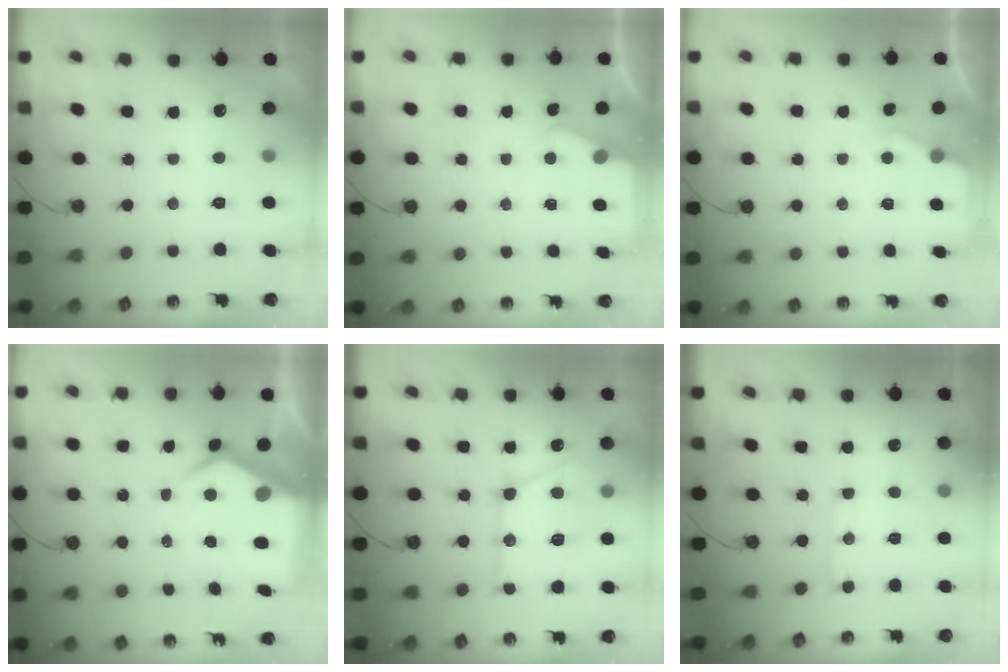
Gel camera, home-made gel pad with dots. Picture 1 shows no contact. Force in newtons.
{"total": 2.3, "press": 2.3, "slide": 0.4}
{"total": 2.6, "press": 2.6, "slide": 0.4}
{"total": 10.1, "press": 10.1, "slide": 1.2}
{"total": 17.0, "press": 17.0, "slide": 1.1}
{"total": 3.4, "press": 3.3, "slide": 0.5}